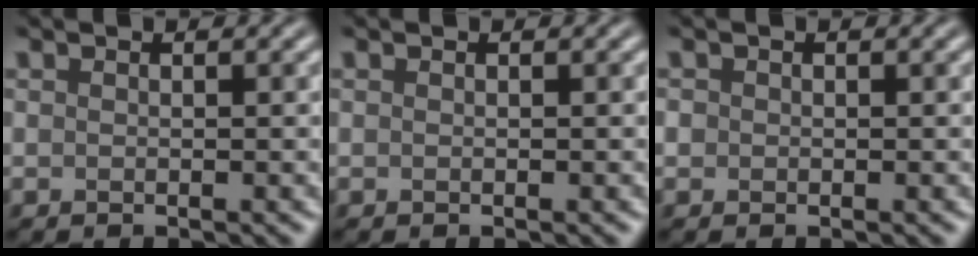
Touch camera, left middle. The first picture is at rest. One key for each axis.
{"total": 0.0}
{"total": 0.7, "fx": -0.1, "fy": 0.7, "fz": 0.1, "tx": 0.002, "ty": 0.000, "tz": -0.005}